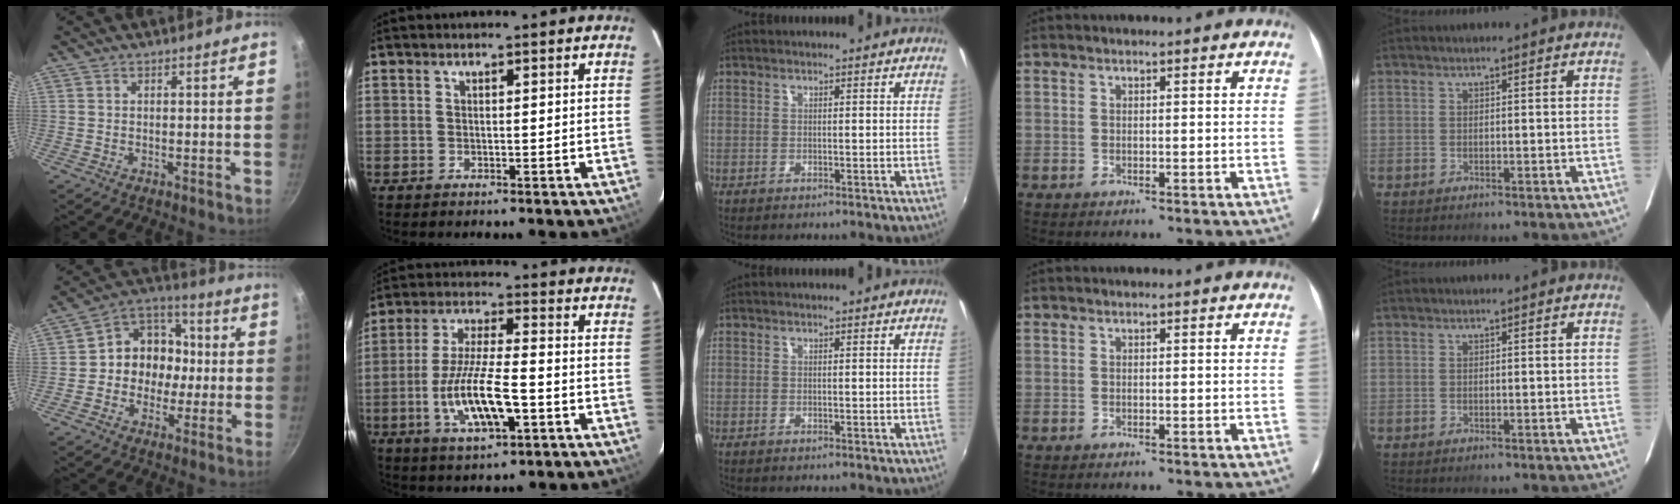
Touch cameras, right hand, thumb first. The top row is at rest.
{"thumb": {"total": 12.2, "force": [-0.8, 10.6, 6.0], "torque": [-0.039, 0.033, -0.032]}, "index": {"total": 12.6, "force": [-4.2, 3.2, 11.4], "torque": [-0.228, -0.011, -0.075]}}